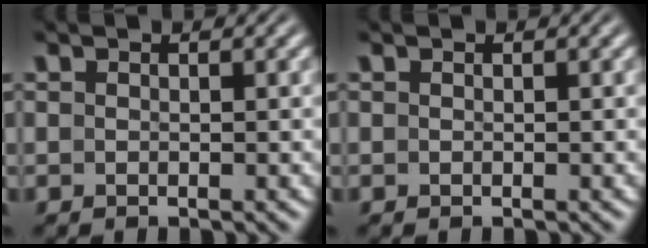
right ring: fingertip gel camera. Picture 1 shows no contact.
{"total": 0.0}